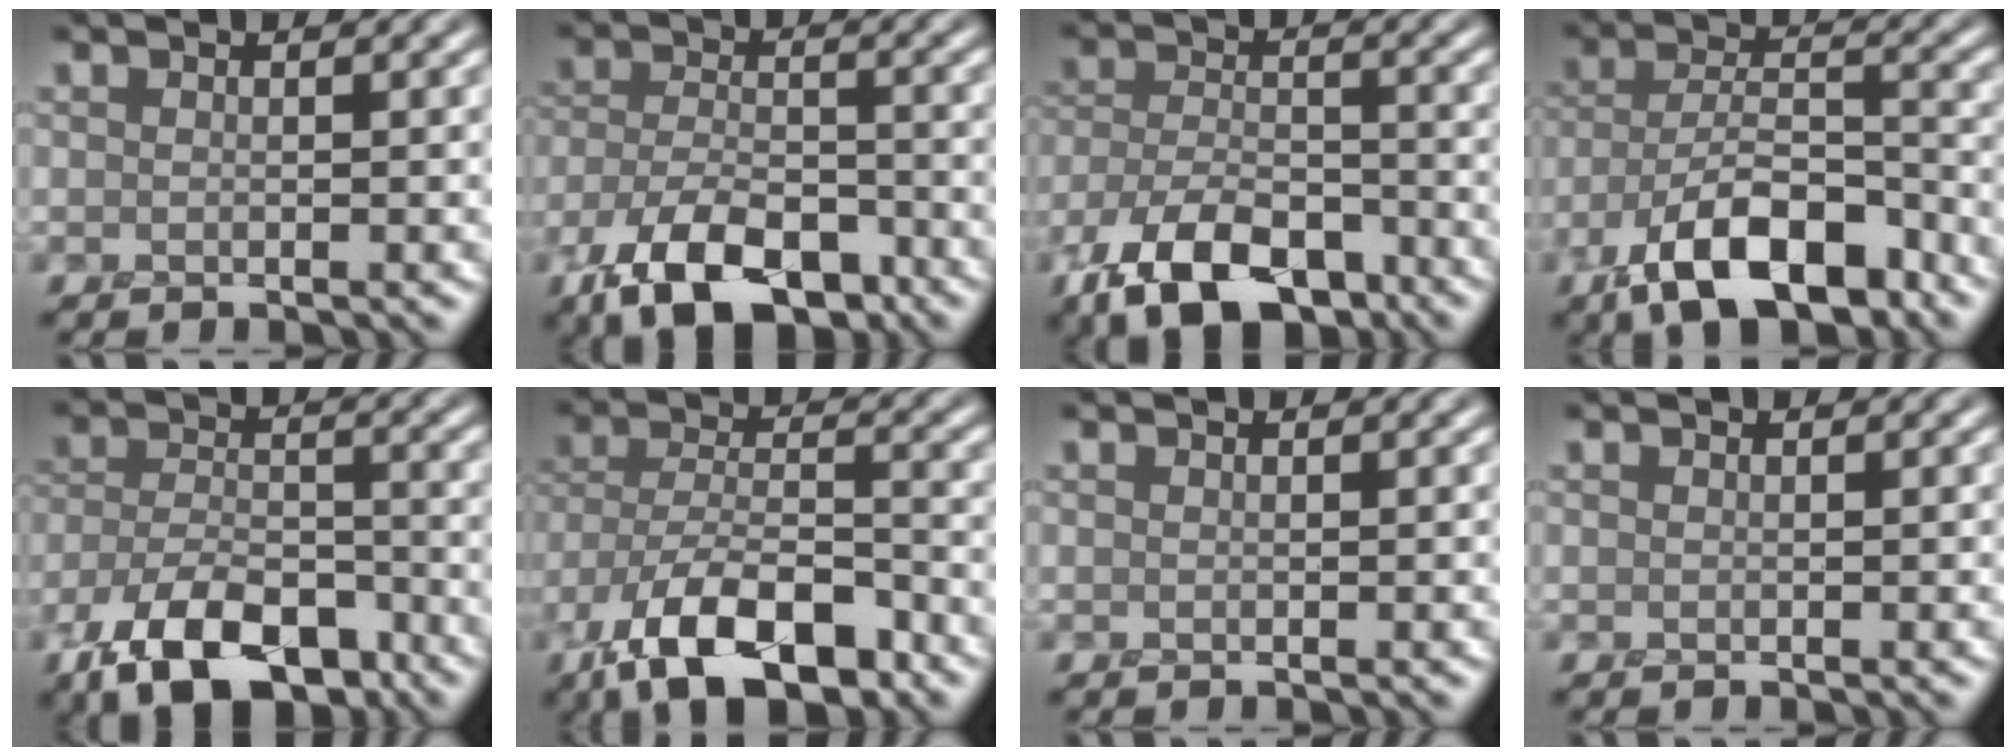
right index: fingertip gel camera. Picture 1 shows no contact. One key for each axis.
{"total": 8.2, "fx": -5.5, "fy": 3.6, "fz": 4.9, "tx": -0.092, "ty": -0.012, "tz": -0.104}
{"total": 8.5, "fx": -5.9, "fy": 3.7, "fz": 4.8, "tx": -0.088, "ty": -0.015, "tz": -0.113}
{"total": 9.7, "fx": -6.2, "fy": 3.7, "fz": 6.5, "tx": -0.110, "ty": -0.004, "tz": -0.117}
{"total": 9.2, "fx": -6.4, "fy": 4.0, "fz": 5.3, "tx": -0.095, "ty": -0.018, "tz": -0.118}
{"total": 10.9, "fx": -7.1, "fy": 4.2, "fz": 7.0, "tx": -0.128, "ty": -0.009, "tz": -0.137}
{"total": 0.0}
{"total": 0.0}